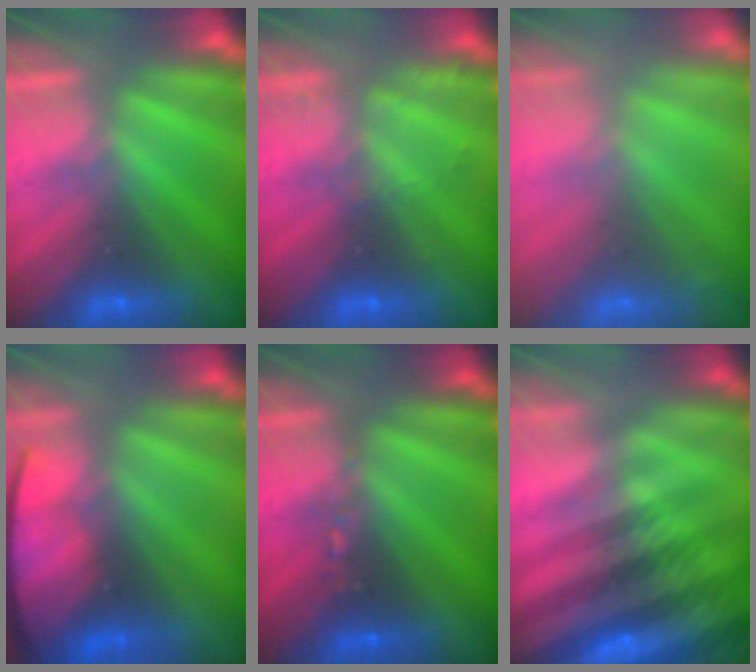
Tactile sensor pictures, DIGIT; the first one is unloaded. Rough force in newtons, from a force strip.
{"total": 2.0}
{"total": 7.2}
{"total": 6.8}
{"total": 2.4}
{"total": 8.6}